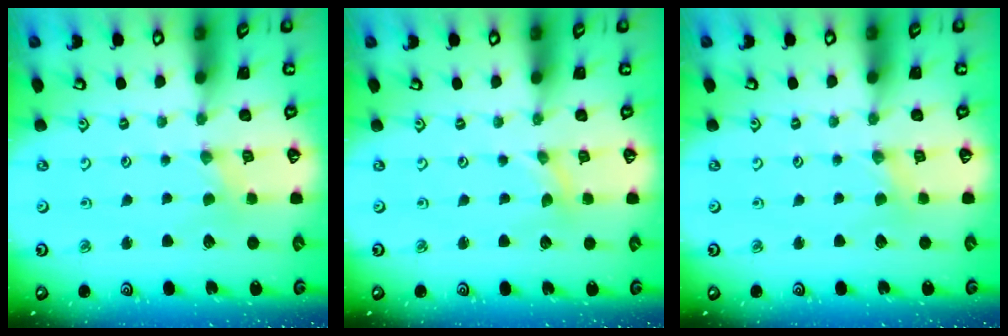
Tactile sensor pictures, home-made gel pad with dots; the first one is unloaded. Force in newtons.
{"total": 0.0}
{"total": 1.5, "press": 1.4, "slide": 0.2}